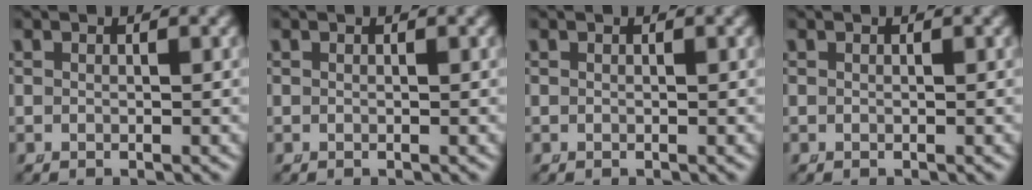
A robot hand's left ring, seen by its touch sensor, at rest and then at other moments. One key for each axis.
{"total": 0.0}
{"total": 0.0}
{"total": 0.0}